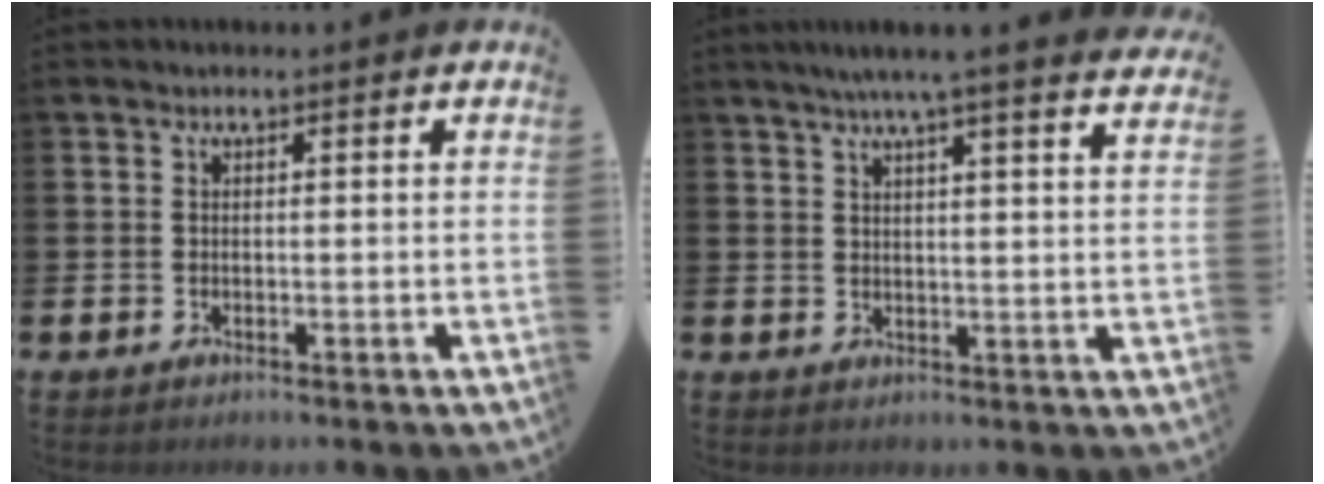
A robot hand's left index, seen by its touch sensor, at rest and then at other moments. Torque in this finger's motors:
{"motor_torque": [0.83, -0.96, 0.50, 0.19]}